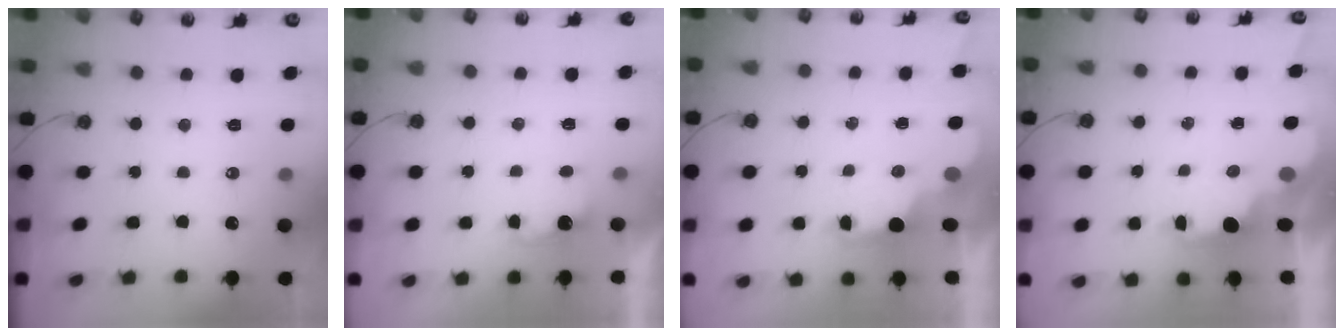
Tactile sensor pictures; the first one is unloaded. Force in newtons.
{"total": 2.7, "press": 2.5, "slide": 0.9}
{"total": 2.1, "press": 2.1, "slide": 0.5}
{"total": 1.9, "press": 1.7, "slide": 0.7}